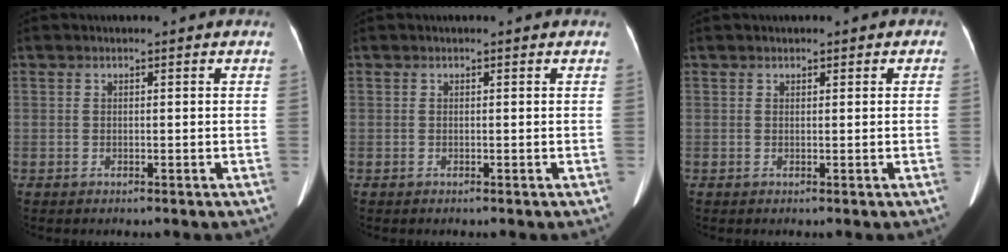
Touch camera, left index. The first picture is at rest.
{"total": 1.0, "force": [0.9, 0.2, 0.4], "torque": [-0.002, 0.001, 0.007]}
{"total": 0.9, "force": [0.3, 0.7, 0.4], "torque": [-0.003, -0.009, 0.001]}